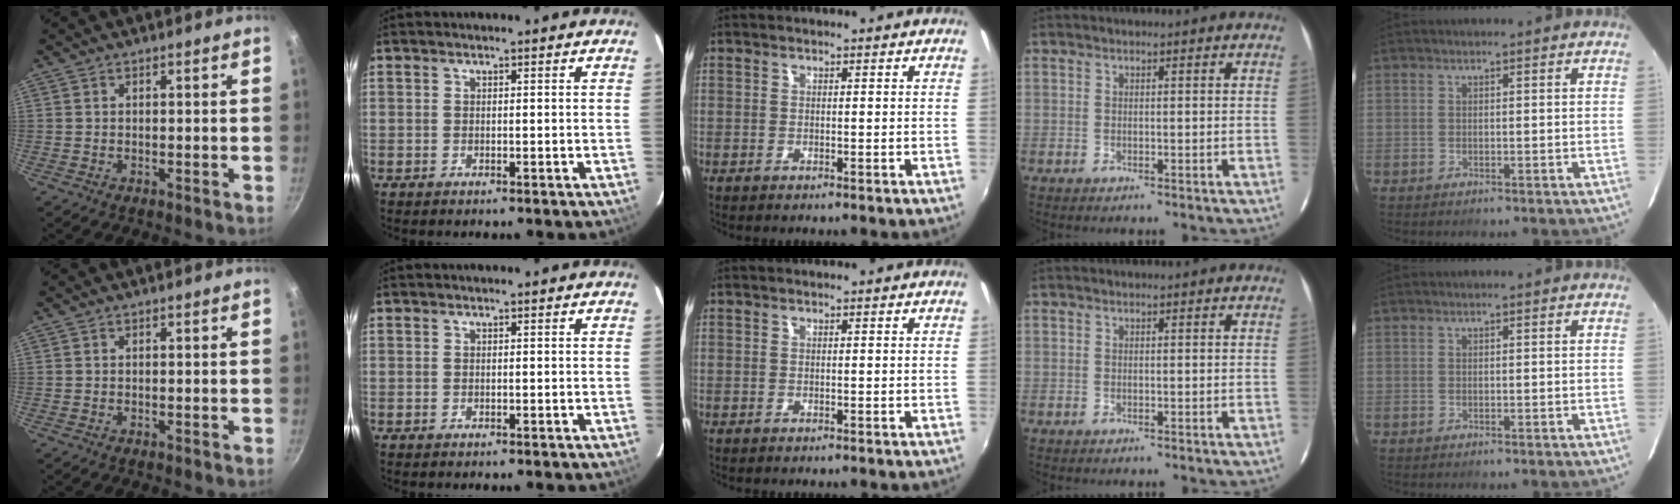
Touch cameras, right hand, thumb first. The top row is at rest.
{}